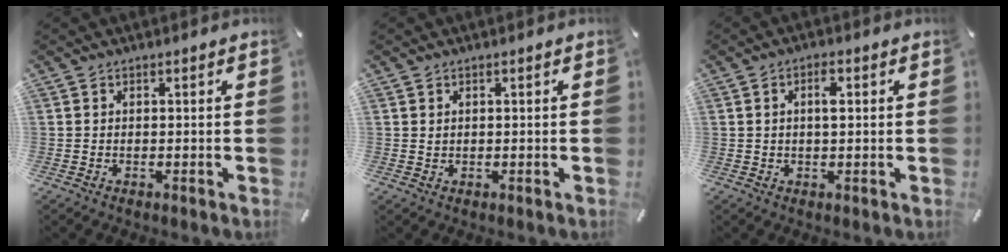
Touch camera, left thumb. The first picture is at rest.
{"total": 0.7, "force": [0.2, 0.6, 0.2], "torque": [-0.004, 0.001, 0.005]}
{"total": 3.3, "force": [0.8, 1.4, 2.8], "torque": [-0.043, 0.001, 0.008]}